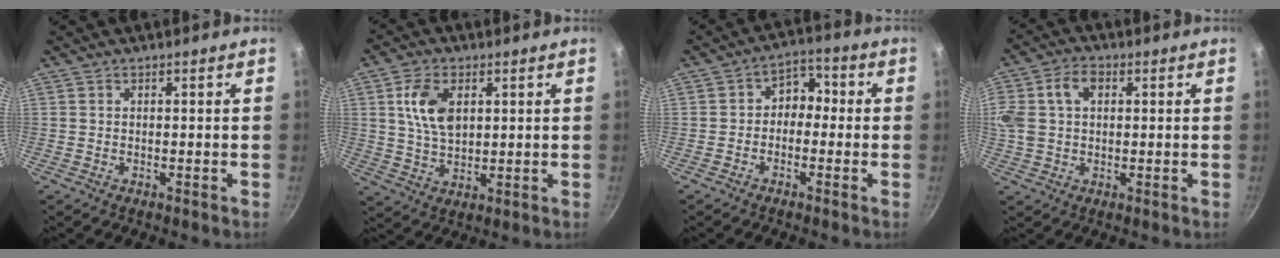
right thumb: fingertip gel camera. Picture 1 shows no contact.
{"total": 9.2, "force": [2.6, 5.6, 6.8], "torque": [-0.117, -0.010, 0.050]}
{"total": 5.5, "force": [-0.7, 4.3, 3.3], "torque": [-0.010, 0.026, -0.029]}
{"total": 12.6, "force": [2.9, 9.4, 8.0], "torque": [-0.176, 0.029, 0.049]}